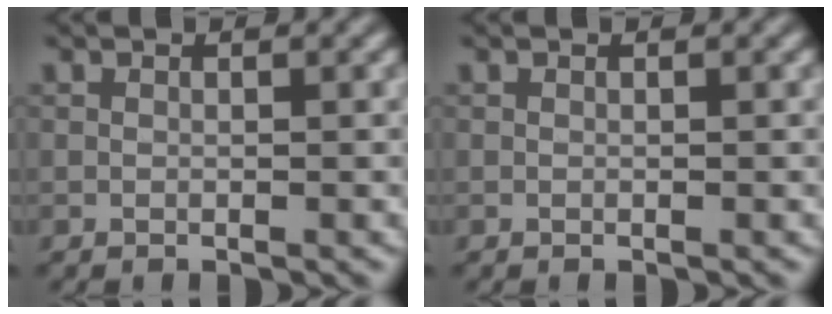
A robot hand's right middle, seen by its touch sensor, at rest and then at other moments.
{"total": 0.0}